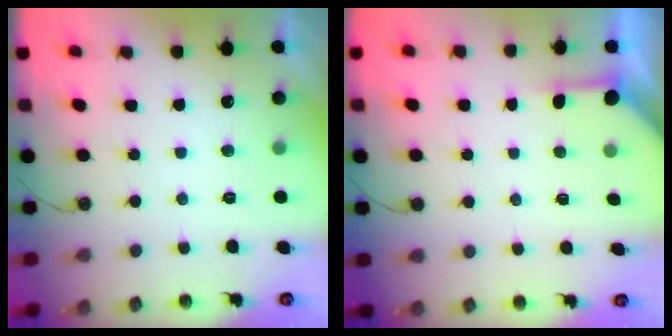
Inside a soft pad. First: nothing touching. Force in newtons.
{"total": 2.4, "press": 2.4, "slide": 0.4}